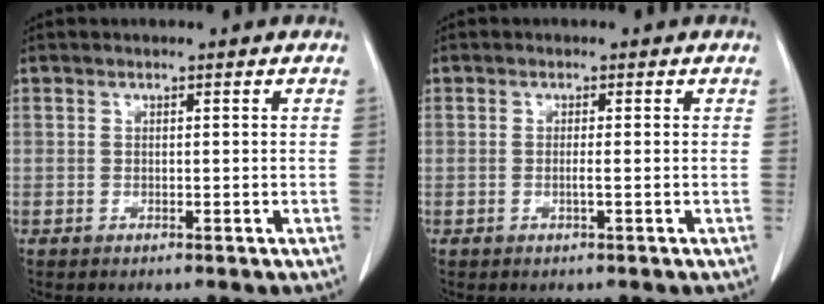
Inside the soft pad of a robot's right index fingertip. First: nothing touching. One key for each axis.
{"total": 1.1, "fx": -0.3, "fy": -0.2, "fz": 1.0, "tx": -0.020, "ty": -0.001, "tz": -0.006}